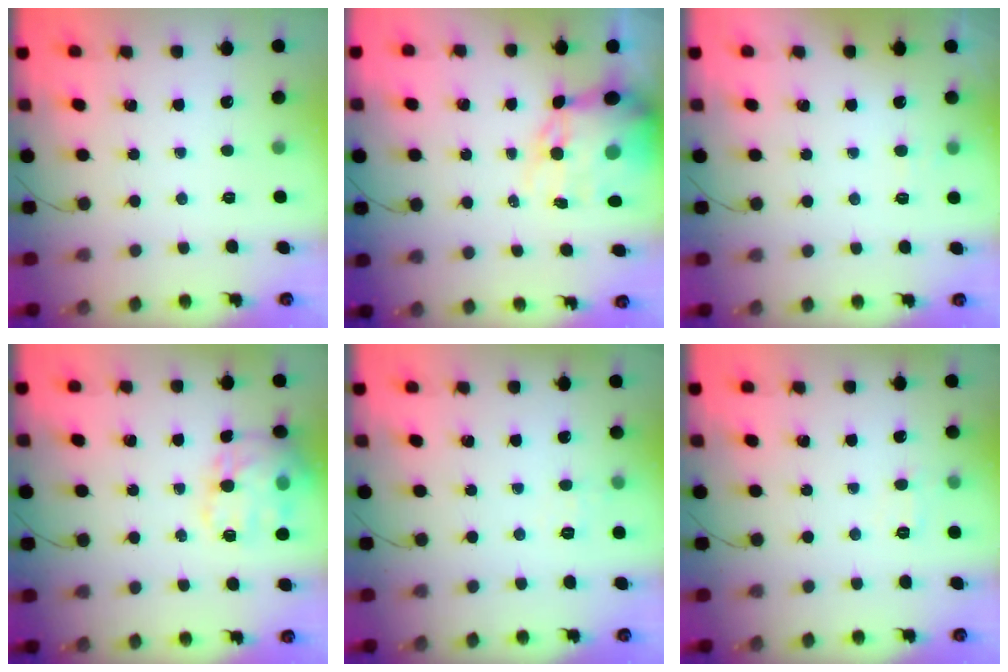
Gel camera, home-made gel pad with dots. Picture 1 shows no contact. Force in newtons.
{"total": 13.4, "press": 12.9, "slide": 3.6}
{"total": 5.7, "press": 5.6, "slide": 1.1}
{"total": 17.4, "press": 17.3, "slide": 1.6}
{"total": 5.7, "press": 5.5, "slide": 1.2}
{"total": 5.0, "press": 4.9, "slide": 1.1}